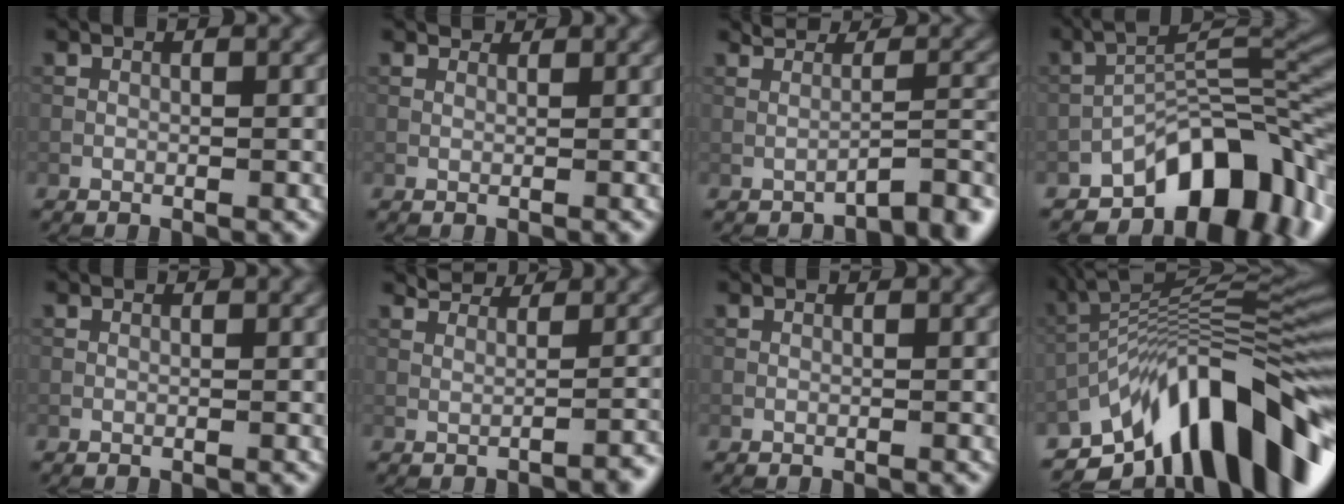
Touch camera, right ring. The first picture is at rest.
{"total": 1.4, "force": [1.3, 0.4, 0.4], "torque": [-0.017, -0.002, 0.012]}
{"total": 2.5, "force": [-1.9, 0.7, 1.4], "torque": [-0.002, 0.014, -0.028]}
{"total": 10.5, "force": [-6.3, 4.7, 6.9], "torque": [-0.079, 0.013, -0.118]}
{"total": 0.7, "force": [0.7, 0.2, 0.2], "torque": [-0.009, -0.004, 0.002]}
{"total": 1.8, "force": [1.1, 0.8, 1.1], "torque": [-0.012, 0.003, 0.027]}
{"total": 0.7, "force": [0.7, 0.1, 0.2], "torque": [-0.009, -0.003, 0.002]}
{"total": 14.0, "force": [-7.5, 5.2, 10.6], "torque": [-0.158, 0.034, -0.133]}